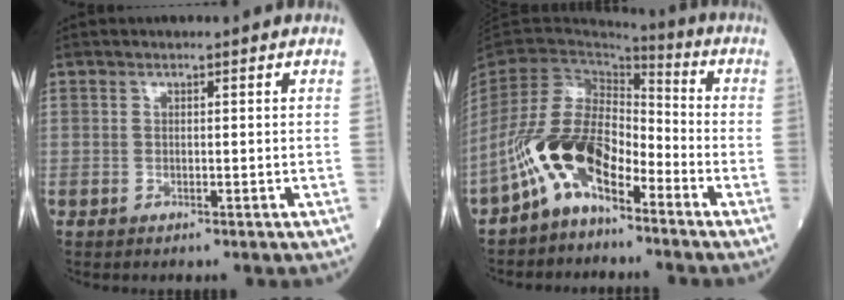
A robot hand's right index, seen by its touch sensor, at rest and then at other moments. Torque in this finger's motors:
{"motor_torque": [1.25, -0.89, 0.60, 0.21]}